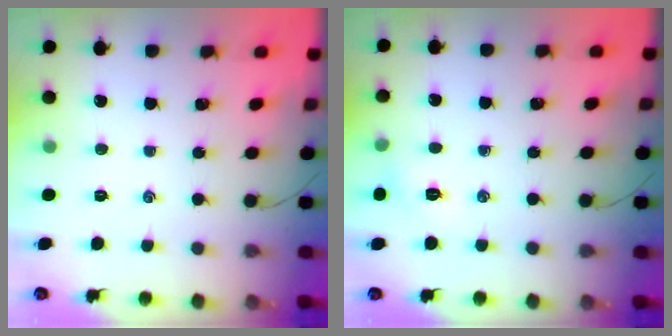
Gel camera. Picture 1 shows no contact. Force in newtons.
{"total": 5.1, "press": 5.0, "slide": 1.3}